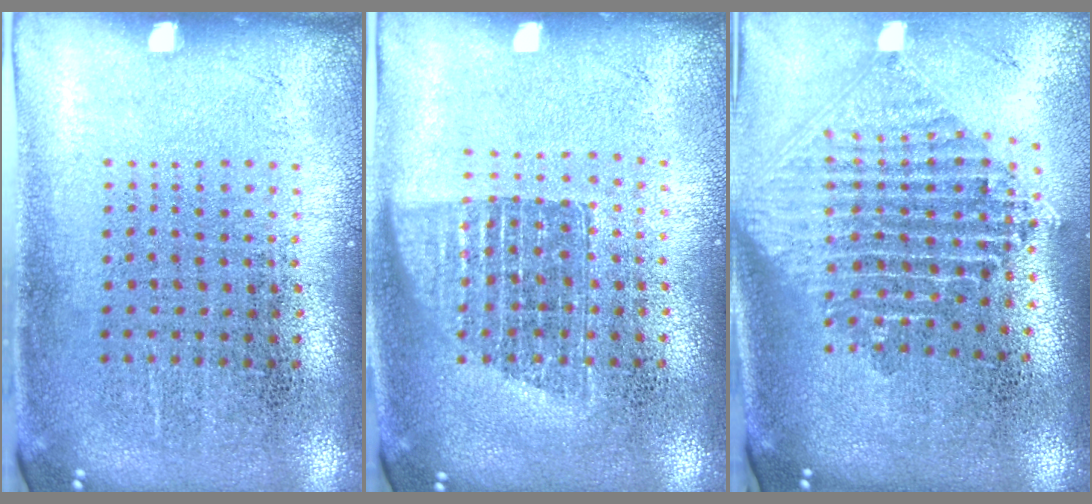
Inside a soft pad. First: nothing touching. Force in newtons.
{"total": 1.3, "press": 1.1, "slide": 0.8}
{"total": 2.4, "press": 1.9, "slide": 1.5}